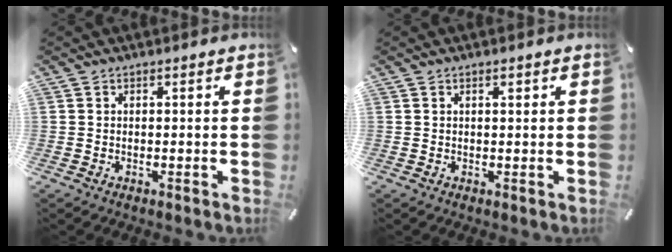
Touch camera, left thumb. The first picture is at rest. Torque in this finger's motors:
{"motor_torque": [0.08, 0.05, -0.02, -0.14, 0.02]}